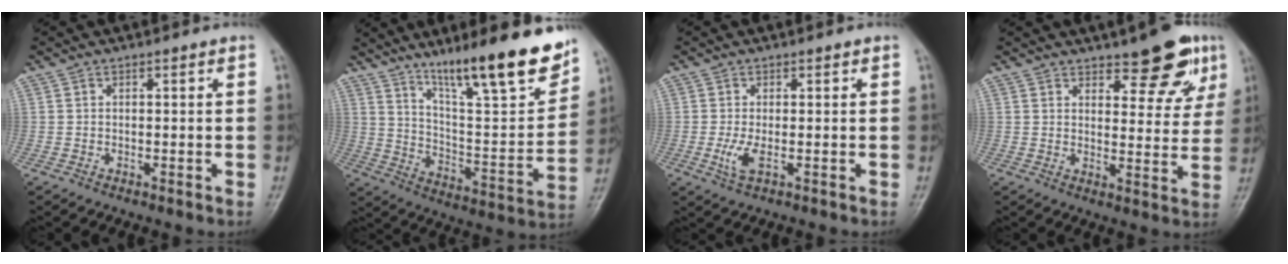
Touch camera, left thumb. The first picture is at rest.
{"total": 20.5, "force": [14.4, 3.6, 14.2], "torque": [-0.188, -0.077, 0.239]}
{"total": 3.2, "force": [-0.4, 1.2, 2.9], "torque": [-0.069, -0.009, -0.007]}
{"total": 10.3, "force": [6.7, 4.1, 6.7], "torque": [-0.047, -0.038, 0.090]}